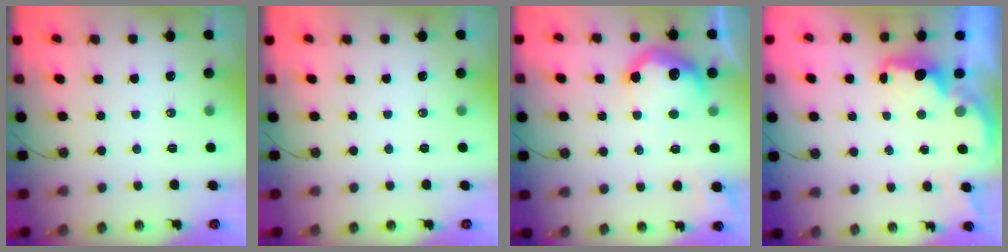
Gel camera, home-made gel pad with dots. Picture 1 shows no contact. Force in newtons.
{"total": 0.0}
{"total": 14.6, "press": 14.5, "slide": 1.3}
{"total": 2.0, "press": 1.8, "slide": 0.8}